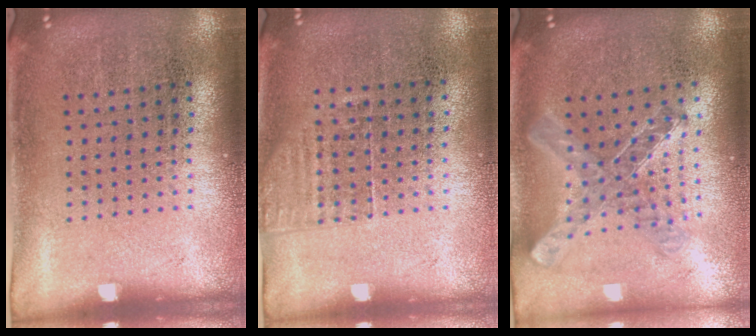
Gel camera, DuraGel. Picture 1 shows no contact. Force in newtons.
{"total": 1.2, "press": 0.9, "slide": 0.7}
{"total": 1.1, "press": 1.1, "slide": 0.2}